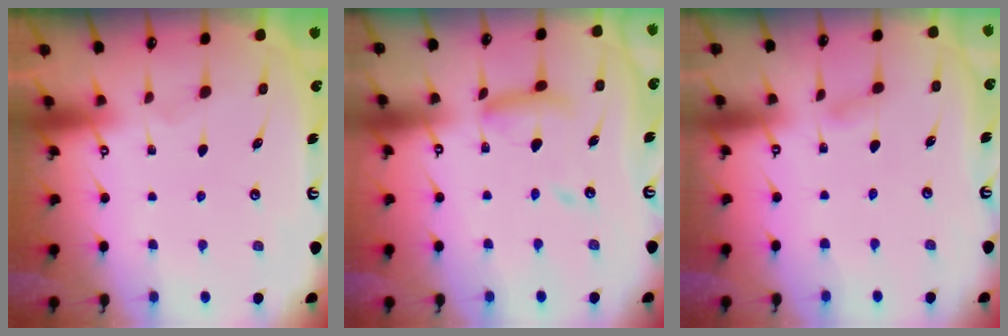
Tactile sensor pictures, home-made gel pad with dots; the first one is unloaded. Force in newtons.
{"total": 11.7, "press": 11.7, "slide": 1.2}
{"total": 2.7, "press": 2.7, "slide": 0.3}